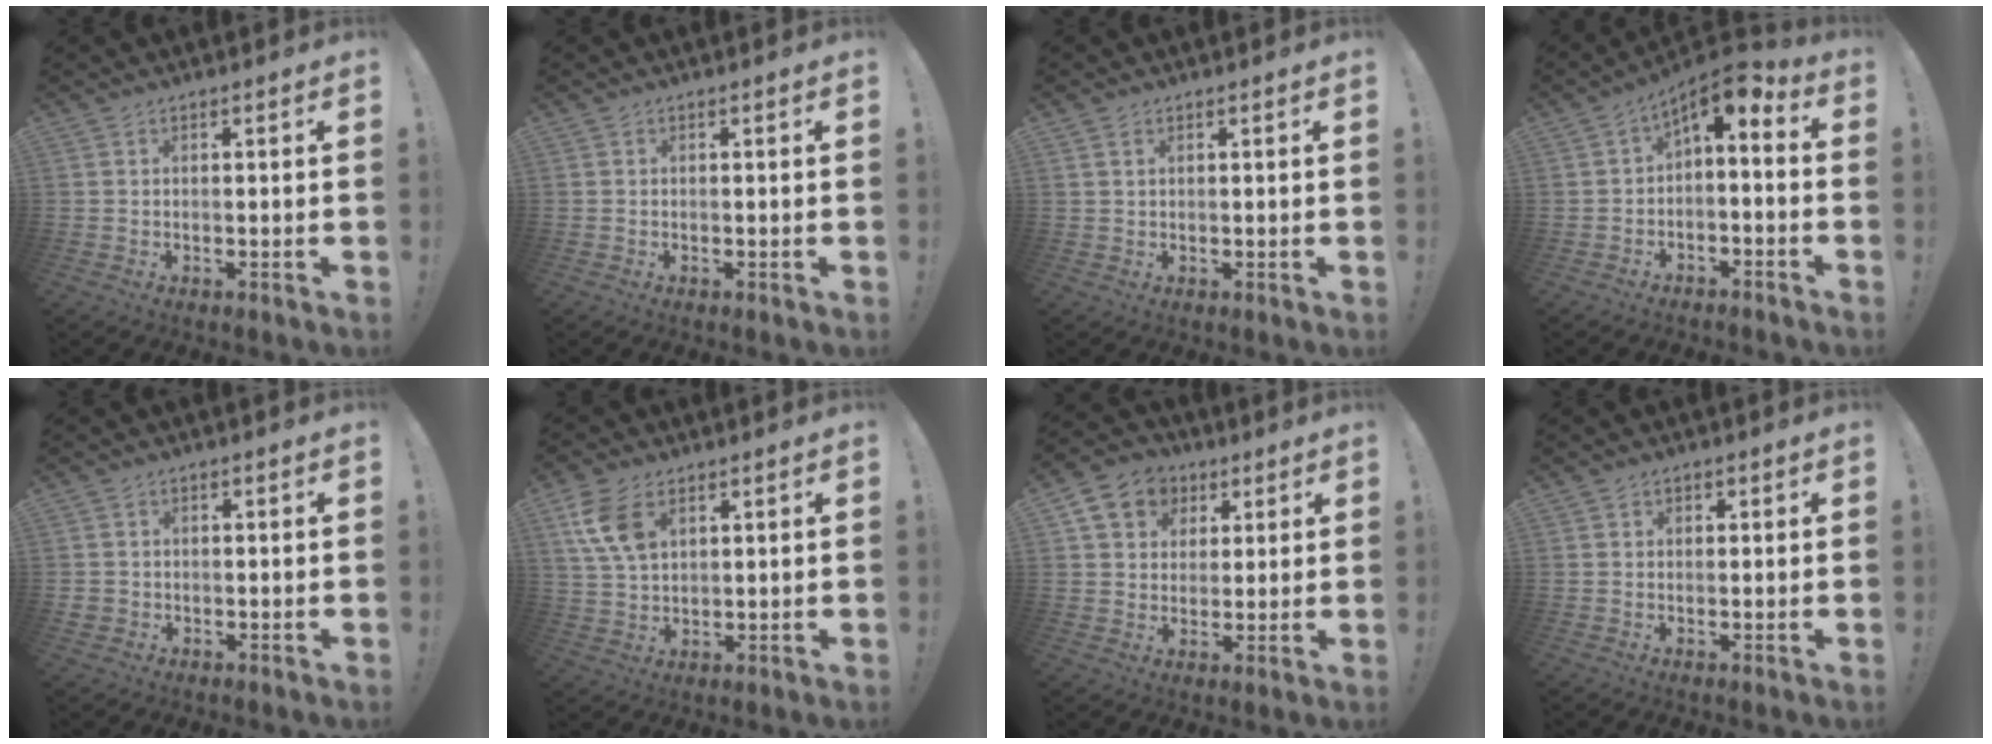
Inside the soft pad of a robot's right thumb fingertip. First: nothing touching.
{"total": 0.0}
{"total": 1.4, "force": [0.8, 0.9, 0.8], "torque": [-0.010, -0.001, 0.014]}
{"total": 5.7, "force": [0.7, 2.0, 5.3], "torque": [-0.076, -0.009, 0.011]}
{"total": 1.9, "force": [-0.3, 1.7, 0.6], "torque": [-0.016, 0.004, -0.004]}
{"total": 10.7, "force": [4.7, 6.6, 7.0], "torque": [-0.138, -0.008, 0.092]}
{"total": 10.9, "force": [4.5, 9.2, 3.9], "torque": [-0.050, -0.019, 0.091]}
{"total": 0.9, "force": [0.1, 0.9, 0.3], "torque": [-0.003, 0.002, 0.000]}